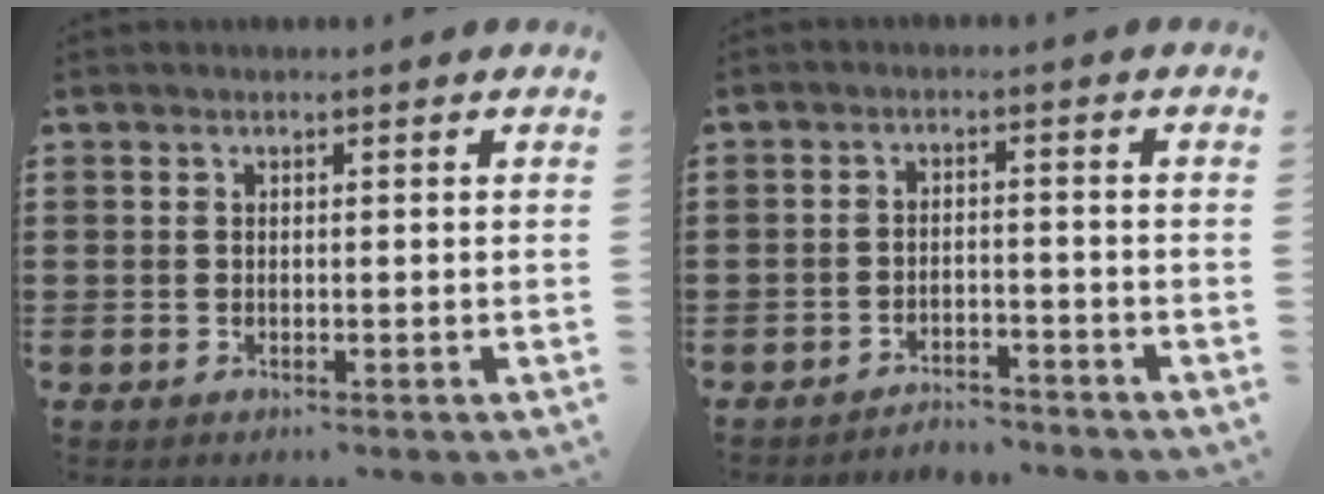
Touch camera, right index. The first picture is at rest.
{"total": 2.9, "force": [-2.9, 0.3, 0.1], "torque": [-0.009, 0.002, -0.061]}